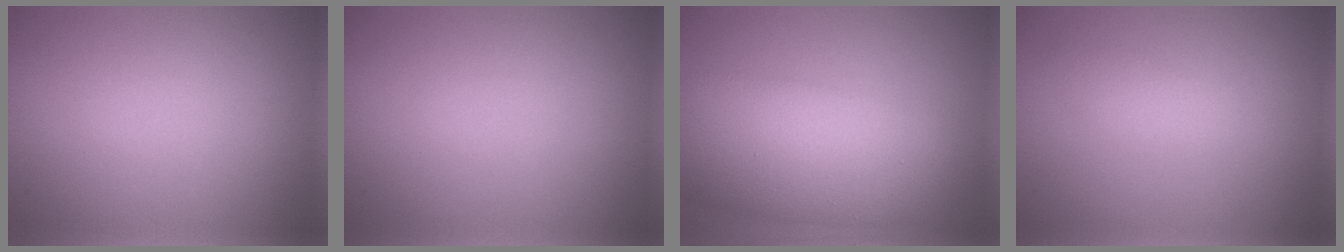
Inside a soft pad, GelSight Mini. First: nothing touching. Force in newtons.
{"total": 0.0}
{"total": 9.5, "press": 9.5, "slide": 0.2}
{"total": 1.5, "press": 1.5, "slide": 0.1}